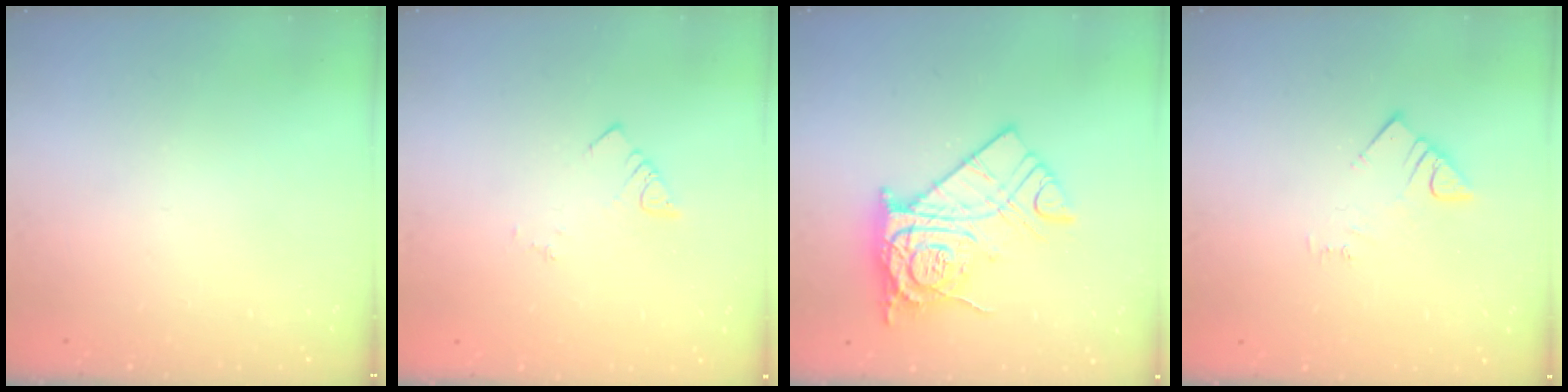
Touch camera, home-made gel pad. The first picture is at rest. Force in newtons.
{"total": 2.1, "press": 2.0, "slide": 0.4}
{"total": 15.7, "press": 15.6, "slide": 1.7}
{"total": 3.0, "press": 3.0, "slide": 0.3}